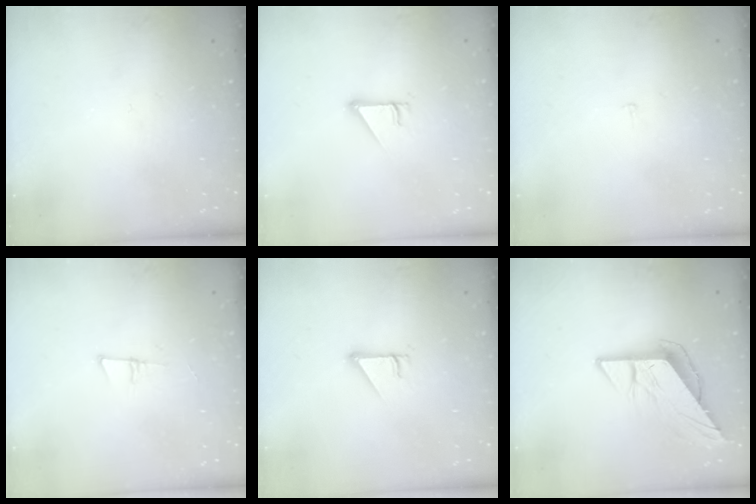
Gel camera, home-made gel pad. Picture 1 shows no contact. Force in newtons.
{"total": 2.5, "press": 2.5, "slide": 0.1}
{"total": 2.2, "press": 2.2, "slide": 0.1}
{"total": 5.4, "press": 4.6, "slide": 2.7}
{"total": 2.5, "press": 2.5, "slide": 0.1}
{"total": 9.3, "press": 9.3, "slide": 0.5}